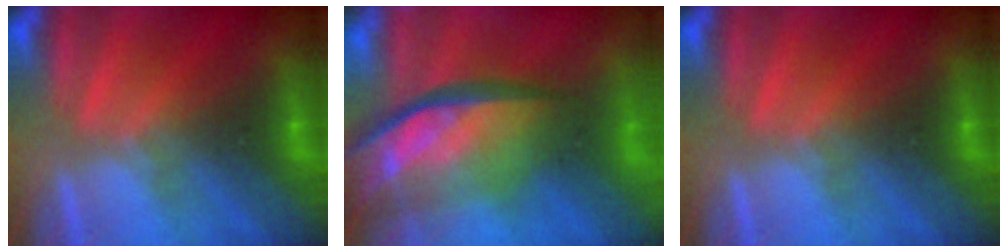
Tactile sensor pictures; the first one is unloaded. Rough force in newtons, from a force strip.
{"total": 8.6}
{"total": 0.0}